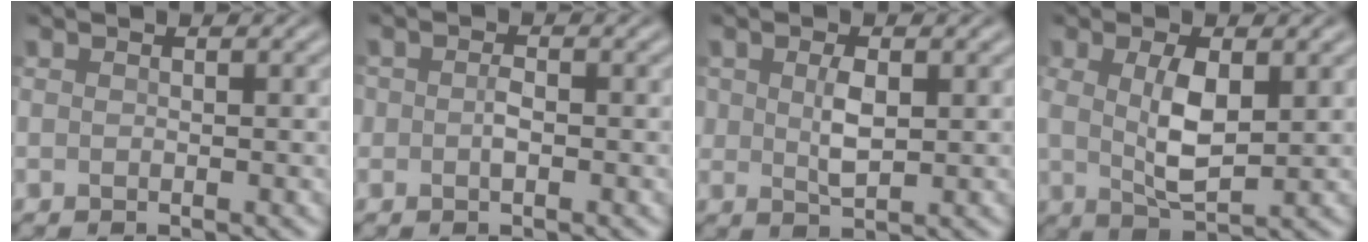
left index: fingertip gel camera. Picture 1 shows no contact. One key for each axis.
{"total": 1.4, "fx": -0.3, "fy": 0.9, "fz": 1.1, "tx": -0.023, "ty": -0.001, "tz": -0.008}
{"total": 2.2, "fx": 0.2, "fy": 1.1, "fz": 1.9, "tx": -0.042, "ty": -0.002, "tz": 0.007}
{"total": 4.5, "fx": 0.5, "fy": 1.9, "fz": 4.1, "tx": -0.085, "ty": -0.002, "tz": 0.015}